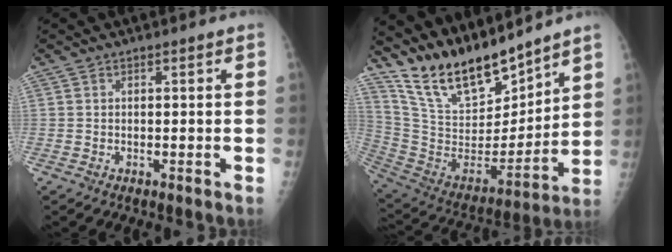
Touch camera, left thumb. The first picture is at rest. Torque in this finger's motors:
{"motor_torque": [0.33, 0.27, 1.11, -1.66, 0.06]}